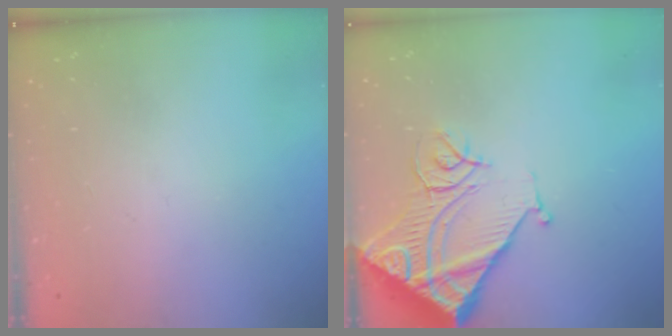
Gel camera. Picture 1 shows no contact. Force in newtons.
{"total": 16.6, "press": 16.5, "slide": 1.7}